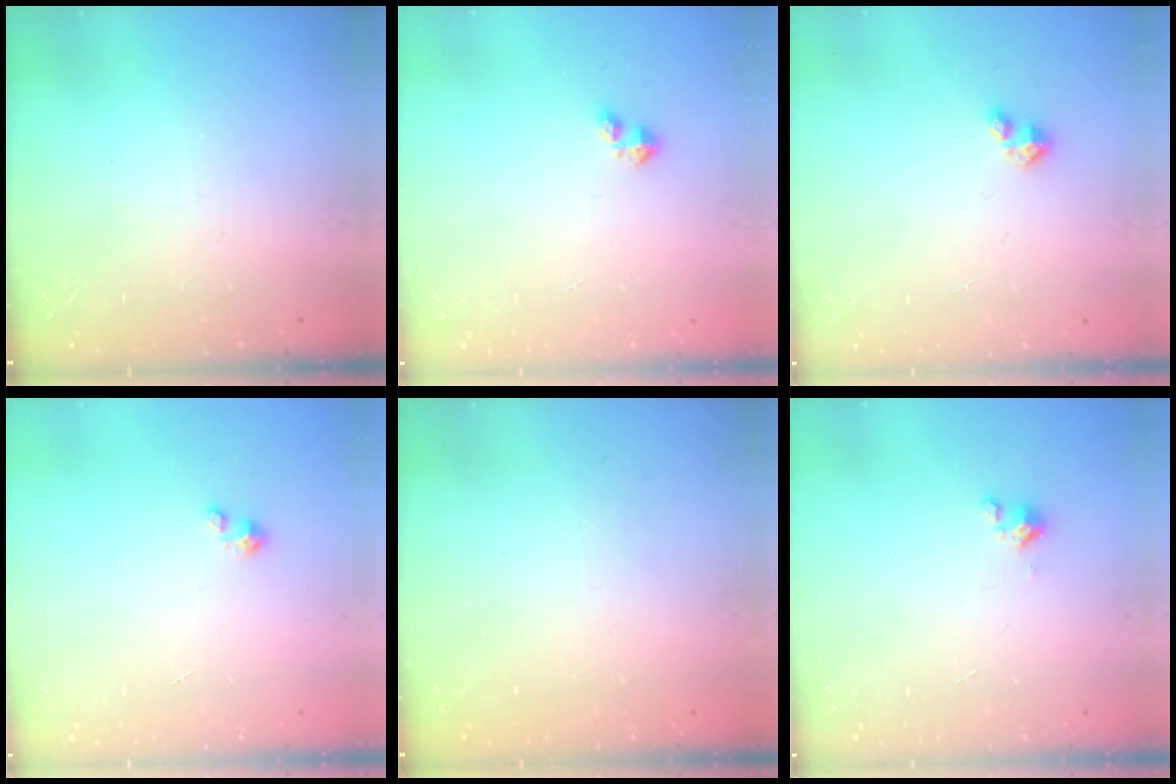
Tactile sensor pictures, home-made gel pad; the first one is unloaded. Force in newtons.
{"total": 1.6, "press": 1.6, "slide": 0.3}
{"total": 2.1, "press": 2.1, "slide": 0.2}
{"total": 0.8, "press": 0.7, "slide": 0.3}
{"total": 0.7, "press": 0.6, "slide": 0.4}
{"total": 0.9, "press": 0.9, "slide": 0.2}